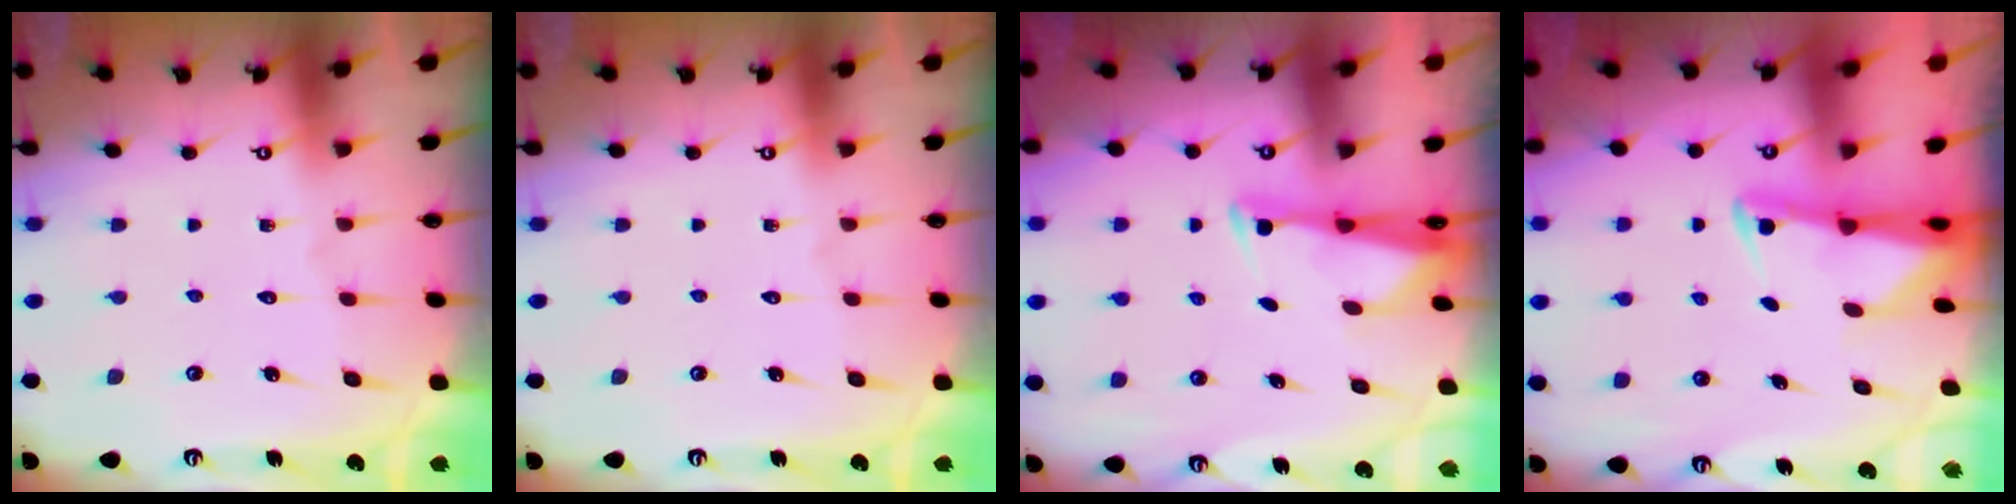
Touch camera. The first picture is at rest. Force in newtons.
{"total": 0.0}
{"total": 2.9, "press": 2.8, "slide": 0.7}
{"total": 2.4, "press": 2.4, "slide": 0.5}